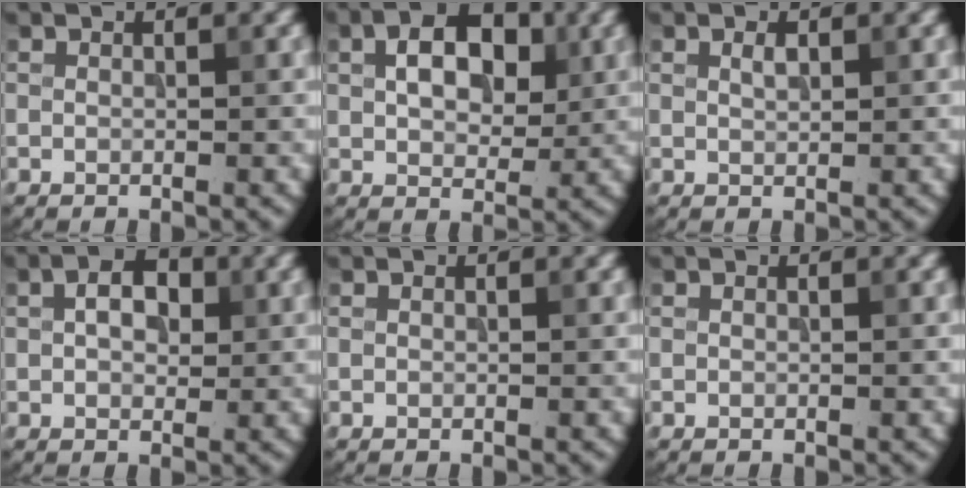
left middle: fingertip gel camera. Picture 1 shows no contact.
{"total": 5.4, "force": [1.3, 3.5, 3.9], "torque": [-0.066, 0.006, 0.014]}
{"total": 0.9, "force": [0.4, 0.4, 0.7], "torque": [-0.016, 0.001, 0.009]}
{"total": 3.5, "force": [0.8, 2.2, 2.5], "torque": [-0.041, 0.004, 0.011]}
{"total": 0.0}
{"total": 0.0}